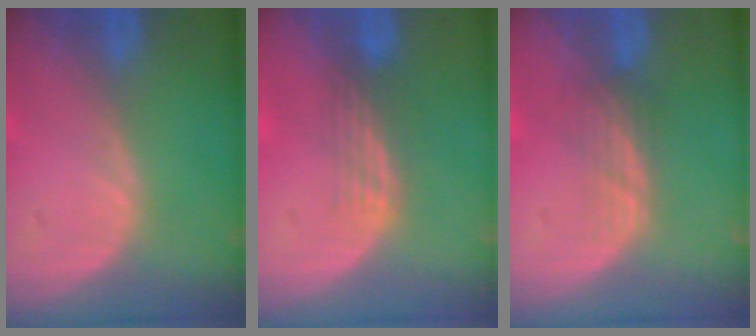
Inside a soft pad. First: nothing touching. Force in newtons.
{"total": 3.2, "press": 2.6, "slide": 1.8}
{"total": 2.8, "press": 2.5, "slide": 1.2}